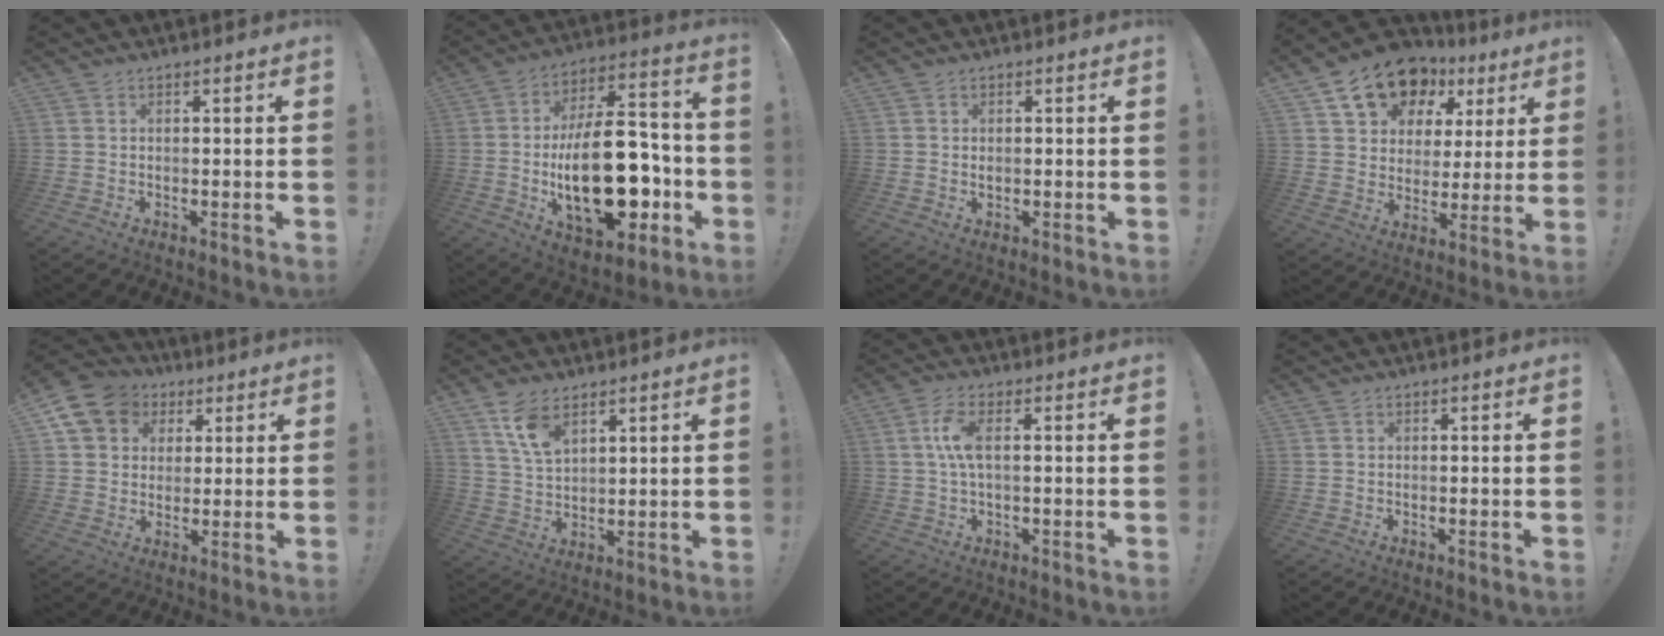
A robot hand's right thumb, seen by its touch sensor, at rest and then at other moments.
{"total": 29.0, "force": [-6.0, 14.5, 24.4], "torque": [-0.426, 0.040, -0.085]}
{"total": 0.6, "force": [0.1, 0.6, 0.2], "torque": [-0.001, 0.000, 0.000]}
{"total": 15.1, "force": [9.2, 10.2, 6.3], "torque": [-0.092, -0.058, 0.171]}
{"total": 11.5, "force": [4.6, 9.6, 4.3], "torque": [-0.058, -0.020, 0.094]}
{"total": 8.5, "force": [5.3, 4.3, 5.0], "torque": [-0.089, -0.021, 0.100]}
{"total": 6.8, "force": [0.7, 2.4, 6.4], "torque": [-0.124, -0.004, 0.010]}
{"total": 0.0}